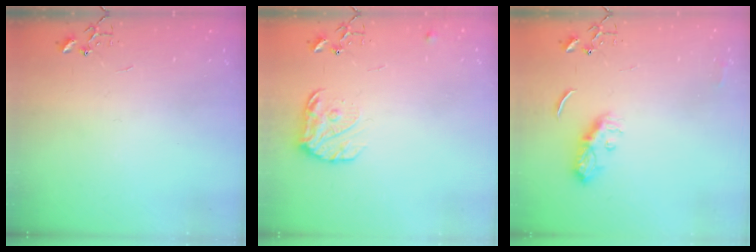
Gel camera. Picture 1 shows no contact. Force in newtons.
{"total": 11.5, "press": 11.5, "slide": 0.6}
{"total": 8.4, "press": 8.4, "slide": 0.2}